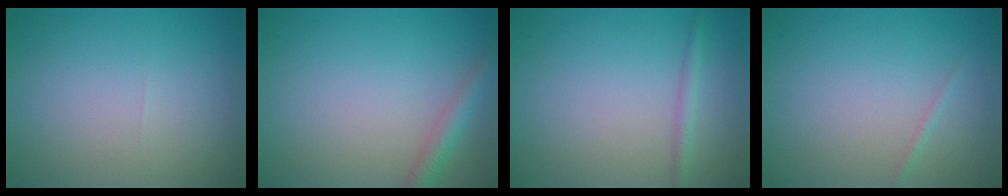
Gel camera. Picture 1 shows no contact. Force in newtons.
{"total": 2.2, "press": 2.2, "slide": 0.1}
{"total": 1.3, "press": 1.3, "slide": 0.0}
{"total": 0.6, "press": 0.5, "slide": 0.0}